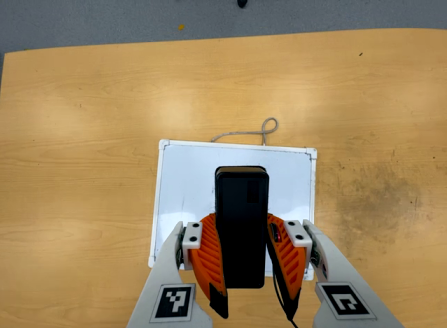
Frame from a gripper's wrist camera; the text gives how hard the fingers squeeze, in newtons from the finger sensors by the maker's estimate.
{"total": 7.8, "left": 6.5, "right": 9.1}